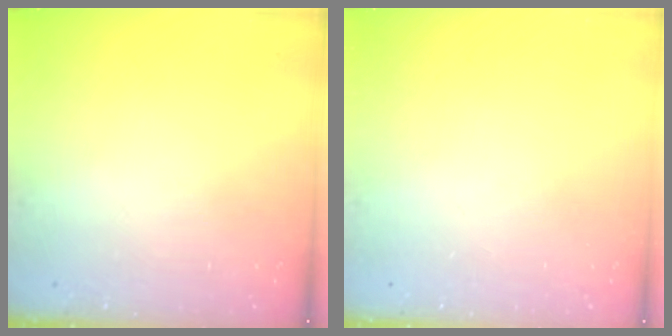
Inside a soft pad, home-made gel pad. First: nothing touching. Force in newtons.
{"total": 0.0}